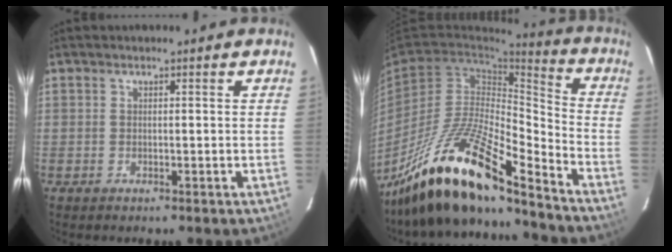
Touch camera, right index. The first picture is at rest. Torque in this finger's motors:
{"motor_torque": [1.68, -0.46, 1.05, 0.21]}